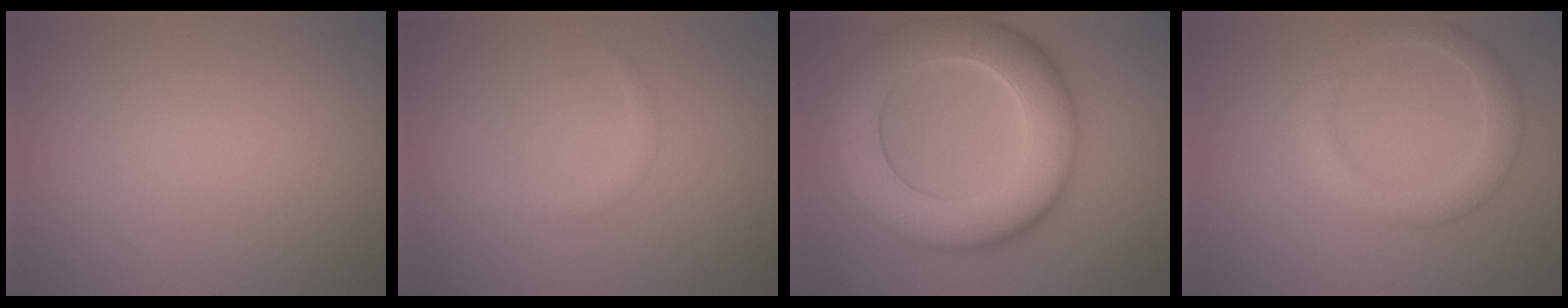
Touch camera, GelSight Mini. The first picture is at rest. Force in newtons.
{"total": 0.7, "press": 0.7, "slide": 0.1}
{"total": 10.4, "press": 10.3, "slide": 0.7}
{"total": 3.2, "press": 3.2, "slide": 0.1}